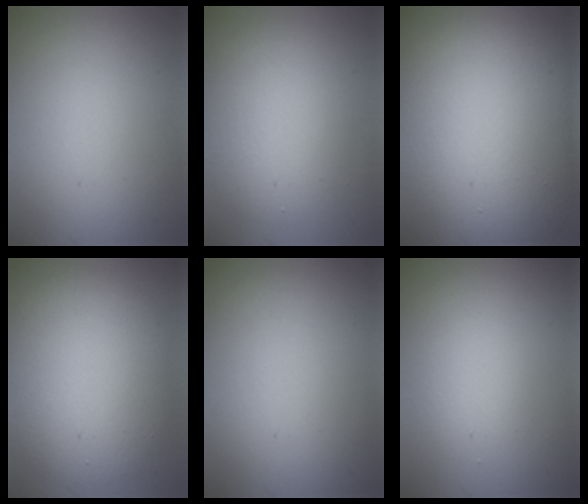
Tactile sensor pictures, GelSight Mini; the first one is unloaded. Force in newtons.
{"total": 4.3, "press": 4.3, "slide": 0.3}
{"total": 18.3, "press": 18.2, "slide": 1.6}
{"total": 8.5, "press": 8.4, "slide": 0.6}
{"total": 0.0}
{"total": 1.9, "press": 1.9, "slide": 0.2}